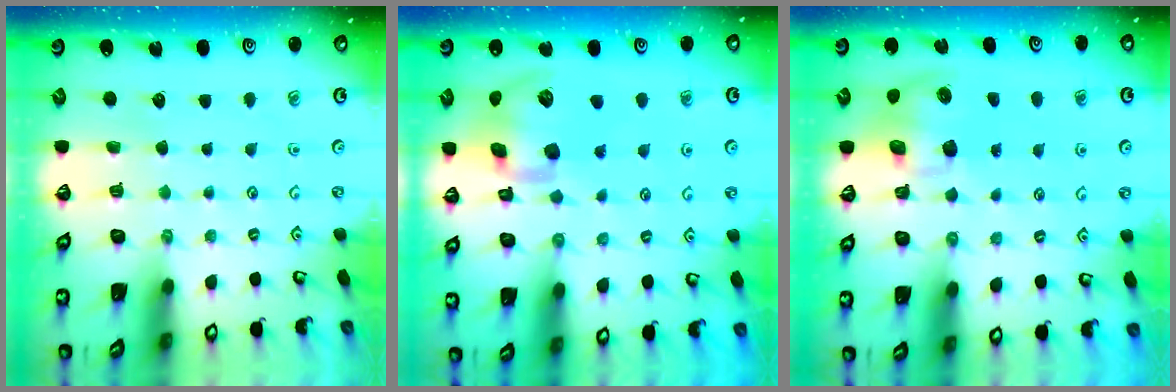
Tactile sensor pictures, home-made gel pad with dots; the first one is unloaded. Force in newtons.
{"total": 13.5, "press": 13.4, "slide": 2.2}
{"total": 8.6, "press": 8.5, "slide": 1.5}